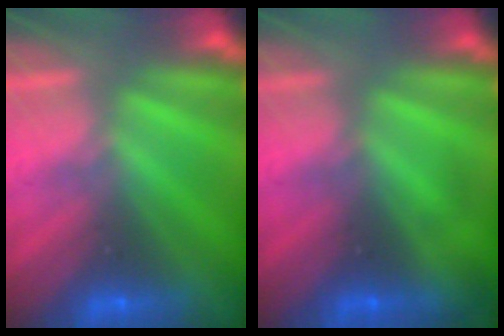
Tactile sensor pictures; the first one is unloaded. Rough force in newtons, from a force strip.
{"total": 1.9}